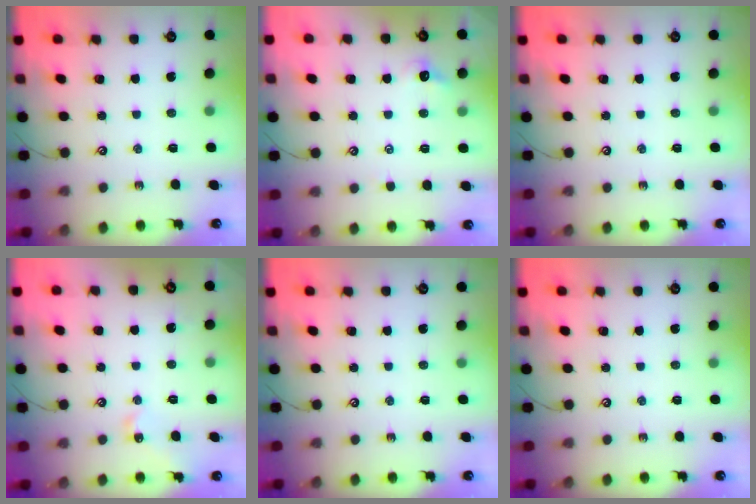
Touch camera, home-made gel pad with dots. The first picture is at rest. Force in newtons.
{"total": 1.5, "press": 1.3, "slide": 0.7}
{"total": 0.0}
{"total": 3.3, "press": 3.2, "slide": 0.5}
{"total": 0.0}
{"total": 0.0}